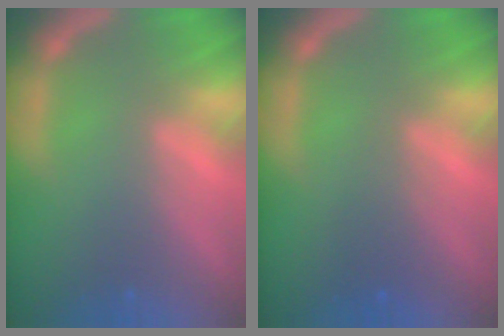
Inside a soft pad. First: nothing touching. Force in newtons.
{"total": 2.0}